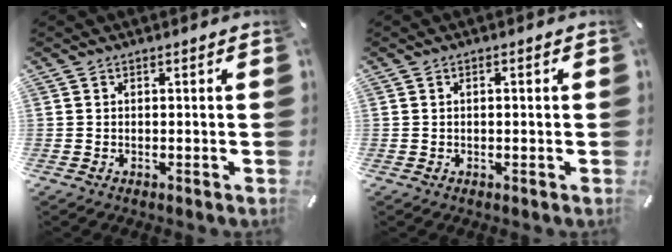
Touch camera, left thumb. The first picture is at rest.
{"total": 0.6, "force": [0.0, 0.2, 0.6], "torque": [-0.011, 0.001, 0.001]}